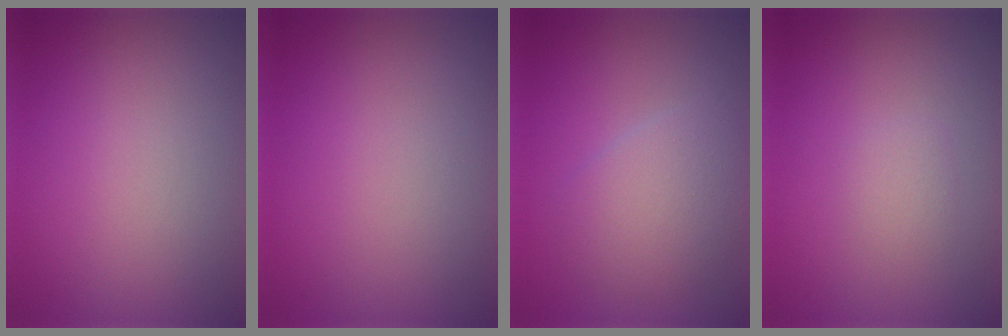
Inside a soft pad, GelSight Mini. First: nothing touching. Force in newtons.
{"total": 0.0}
{"total": 3.7, "press": 3.7, "slide": 0.1}
{"total": 1.0, "press": 1.0, "slide": 0.0}